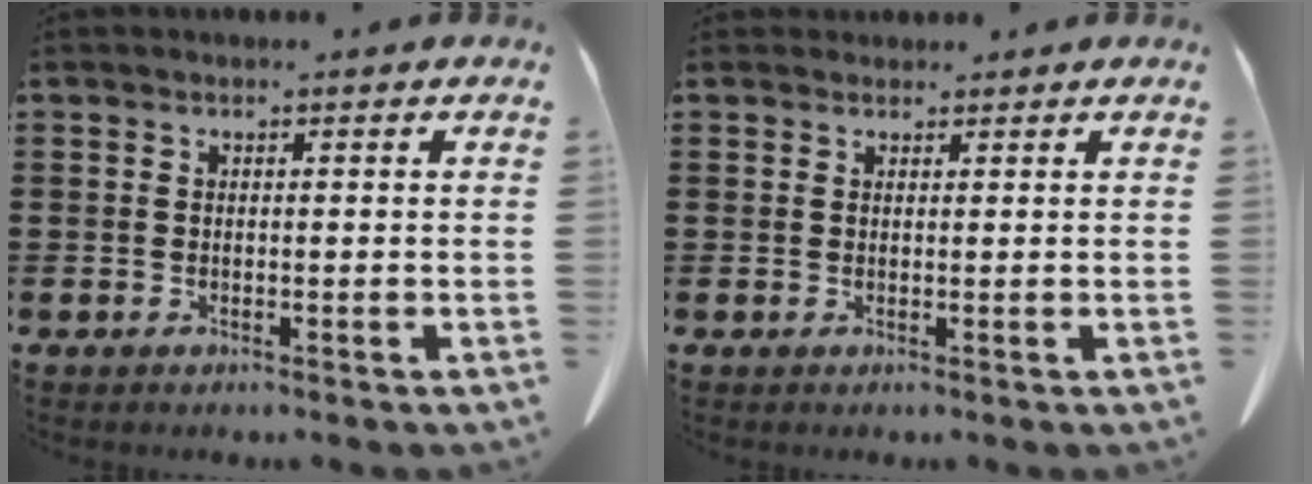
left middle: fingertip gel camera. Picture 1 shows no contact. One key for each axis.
{"total": 1.0, "fx": 0.9, "fy": 0.5, "fz": 0.0, "tx": 0.006, "ty": -0.002, "tz": 0.015}